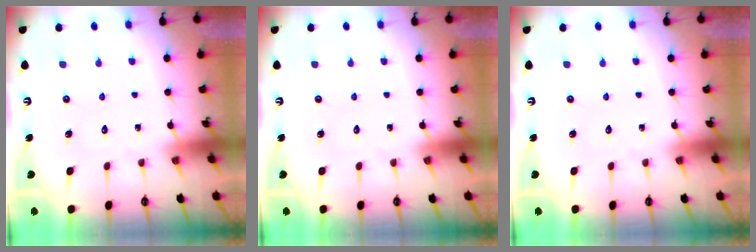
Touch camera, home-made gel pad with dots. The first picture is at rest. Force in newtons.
{"total": 0.0}
{"total": 0.0}